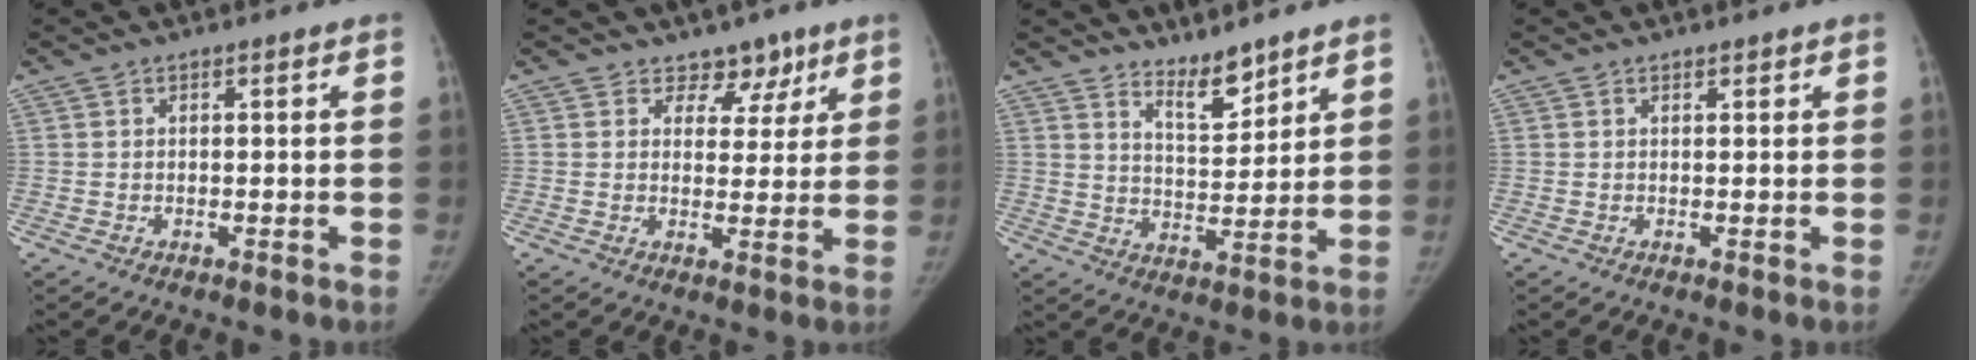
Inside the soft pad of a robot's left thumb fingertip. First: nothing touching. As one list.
[{"total": 5.3, "force": [3.6, 3.6, 1.2], "torque": [0.023, -0.018, 0.051]}, {"total": 6.6, "force": [5.6, 1.9, 3.0], "torque": [-0.034, -0.055, 0.103]}, {"total": 0.8, "force": [0.6, 0.3, 0.4], "torque": [-0.008, -0.003, 0.009]}]